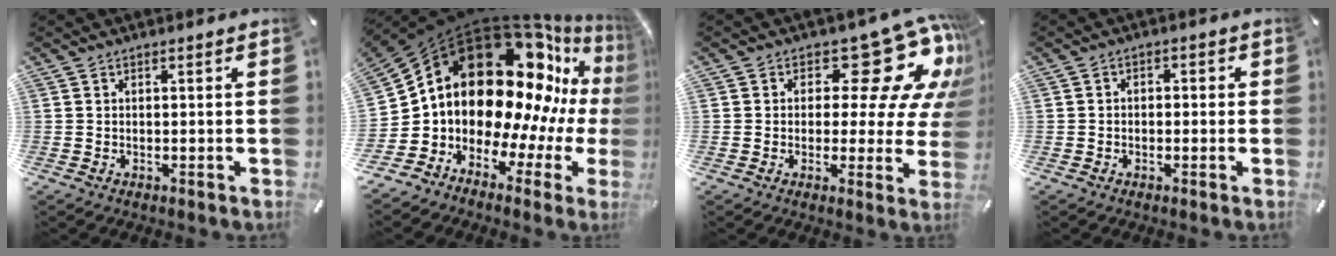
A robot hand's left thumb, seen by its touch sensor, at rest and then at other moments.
{"total": 23.8, "force": [8.9, 15.8, 15.4], "torque": [-0.225, -0.130, 0.187]}
{"total": 19.9, "force": [9.7, 9.8, 14.3], "torque": [-0.187, -0.062, 0.160]}
{"total": 2.1, "force": [-1.2, 1.5, 0.7], "torque": [-0.011, 0.011, -0.026]}